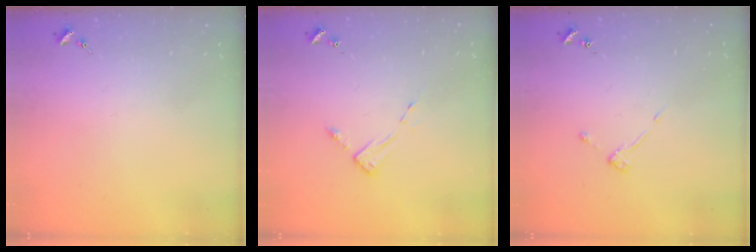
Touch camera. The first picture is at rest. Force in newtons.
{"total": 2.6, "press": 2.6, "slide": 0.4}
{"total": 3.6, "press": 3.5, "slide": 0.6}